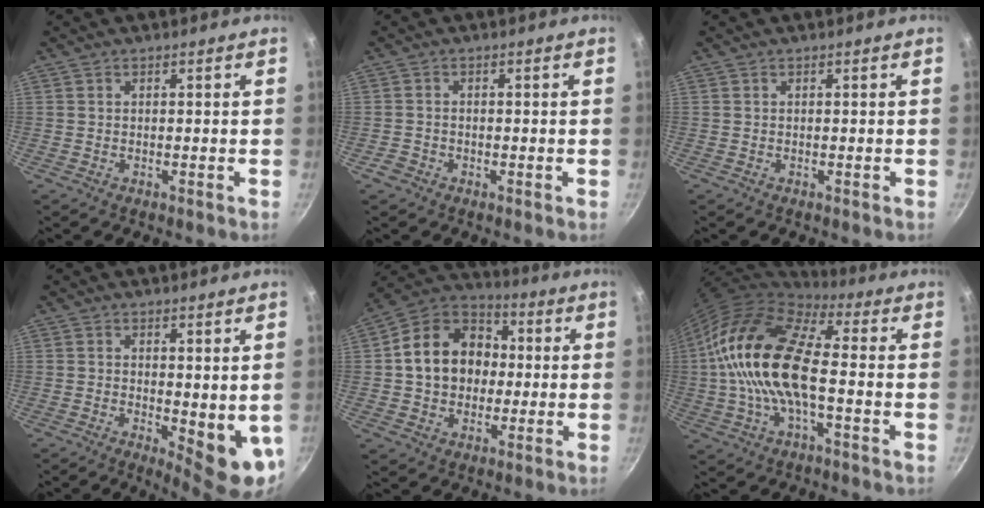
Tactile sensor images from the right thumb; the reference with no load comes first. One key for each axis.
{"total": 1.8, "fx": -1.1, "fy": 1.4, "fz": 0.5, "tx": -0.008, "ty": 0.009, "tz": -0.019}
{"total": 0.0}
{"total": 8.4, "fx": -0.3, "fy": 3.2, "fz": 7.7, "tx": -0.095, "ty": -0.018, "tz": 0.003}
{"total": 16.0, "fx": 1.1, "fy": 12.8, "fz": 9.5, "tx": -0.129, "ty": 0.030, "tz": 0.005}
{"total": 18.0, "fx": -0.3, "fy": 8.0, "fz": 16.1, "tx": -0.288, "ty": 0.027, "tz": -0.017}